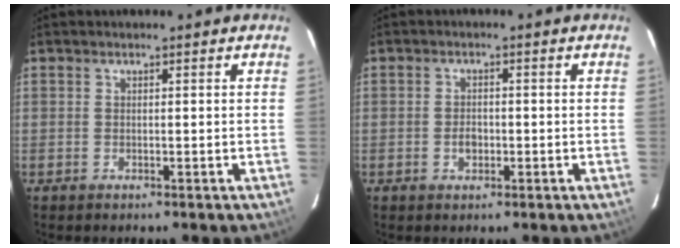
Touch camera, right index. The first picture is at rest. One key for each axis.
{"total": 2.3, "fx": -0.8, "fy": 1.6, "fz": 1.5, "tx": -0.028, "ty": 0.001, "tz": -0.013}